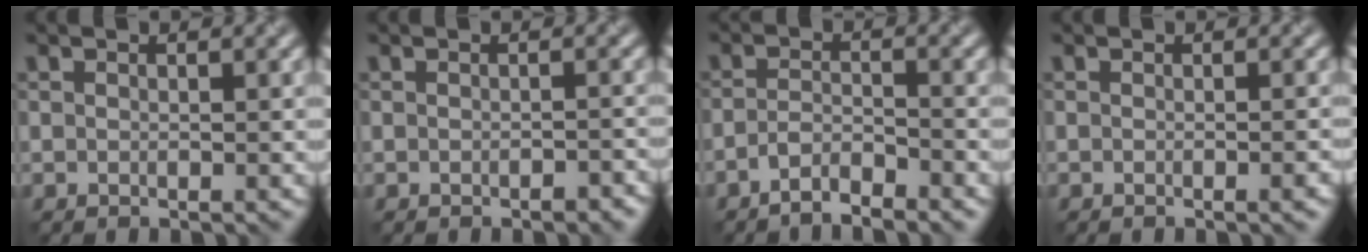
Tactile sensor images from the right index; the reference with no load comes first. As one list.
[{"total": 1.1, "force": [-0.7, 0.4, 0.8], "torque": [-0.012, 0.000, -0.009]}, {"total": 2.4, "force": [-2.0, 0.5, 1.3], "torque": [-0.025, 0.004, -0.043]}, {"total": 1.2, "force": [-0.5, 0.3, 1.1], "torque": [-0.010, -0.001, -0.009]}]